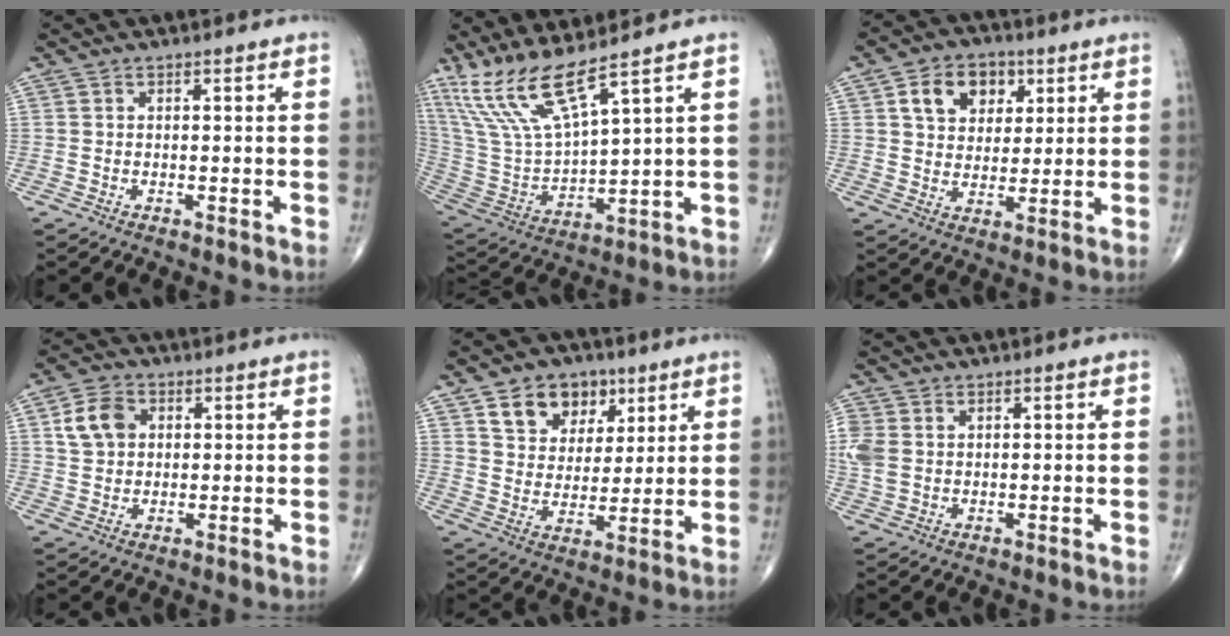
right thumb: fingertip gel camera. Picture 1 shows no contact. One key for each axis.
{"total": 13.3, "fx": 10.0, "fy": 1.3, "fz": 8.7, "tx": -0.190, "ty": -0.053, "tz": 0.218}
{"total": 10.2, "fx": 3.9, "fy": 7.6, "fz": 5.6, "tx": -0.052, "ty": -0.008, "tz": 0.065}
{"total": 6.9, "fx": 2.0, "fy": 5.3, "fz": 3.9, "tx": -0.058, "ty": 0.002, "tz": 0.034}
{"total": 11.6, "fx": 6.0, "fy": 8.5, "fz": 5.1, "tx": -0.049, "ty": -0.026, "tz": 0.105}
{"total": 6.0, "fx": 1.2, "fy": 4.5, "fz": 3.8, "tx": -0.101, "ty": 0.005, "tz": 0.030}